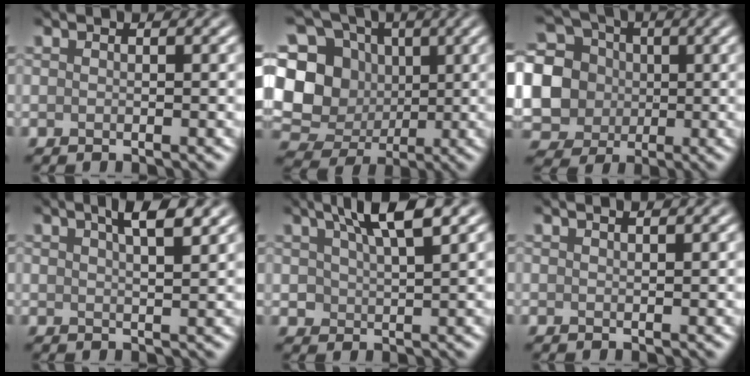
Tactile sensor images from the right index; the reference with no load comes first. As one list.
[{"total": 12.0, "force": [0.7, 10.5, 5.8], "torque": [-0.133, 0.019, -0.014]}, {"total": 14.6, "force": [-0.1, 13.5, 5.4], "torque": [-0.162, 0.007, -0.025]}, {"total": 3.5, "force": [2.2, 1.0, 2.6], "torque": [-0.033, 0.011, 0.027]}, {"total": 4.9, "force": [3.0, 1.7, 3.6], "torque": [-0.066, 0.011, 0.053]}, {"total": 0.9, "force": [0.8, 0.1, 0.5], "torque": [-0.007, 0.000, 0.010]}]